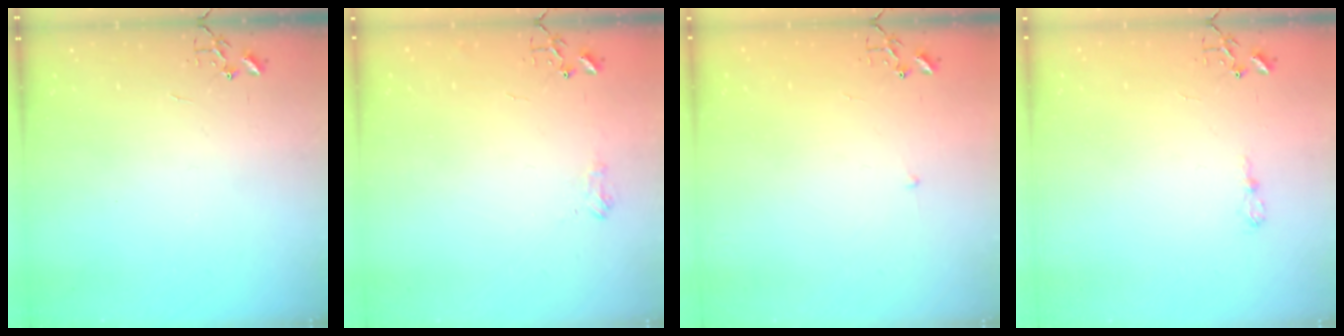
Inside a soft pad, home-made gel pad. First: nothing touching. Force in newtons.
{"total": 7.1, "press": 7.1, "slide": 0.8}
{"total": 2.3, "press": 2.3, "slide": 0.3}
{"total": 6.0, "press": 6.0, "slide": 0.7}